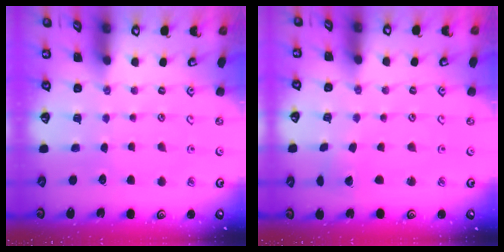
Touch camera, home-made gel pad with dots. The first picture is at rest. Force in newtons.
{"total": 2.7, "press": 2.7, "slide": 0.0}